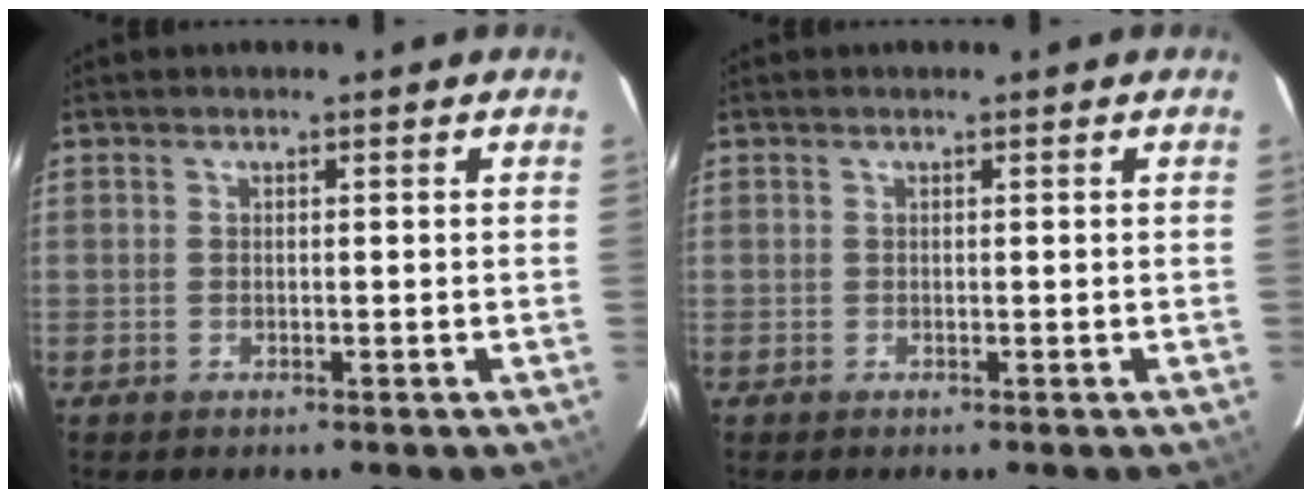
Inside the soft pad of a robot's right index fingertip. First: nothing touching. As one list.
[{"total": 0.0}]